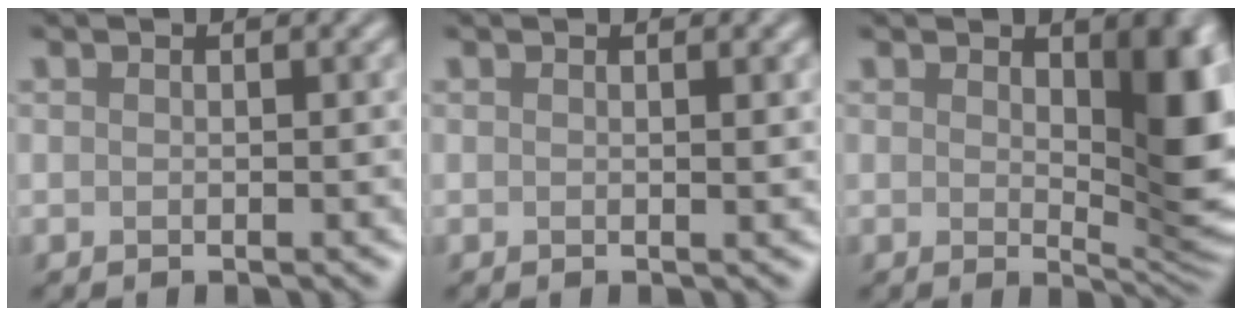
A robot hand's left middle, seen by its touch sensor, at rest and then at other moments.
{"total": 0.7, "force": [0.3, 0.2, 0.7], "torque": [-0.005, 0.001, 0.003]}
{"total": 7.5, "force": [1.7, 3.2, 6.6], "torque": [-0.083, -0.007, 0.033]}